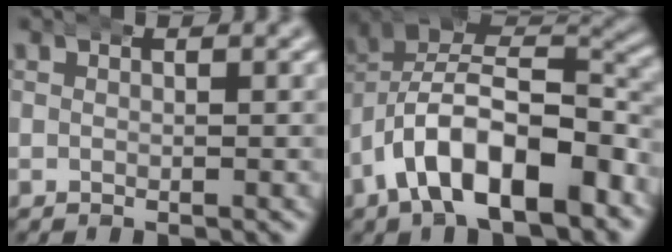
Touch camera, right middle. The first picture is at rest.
{"total": 11.9, "force": [-4.0, 8.0, 7.8], "torque": [-0.150, -0.022, -0.059]}